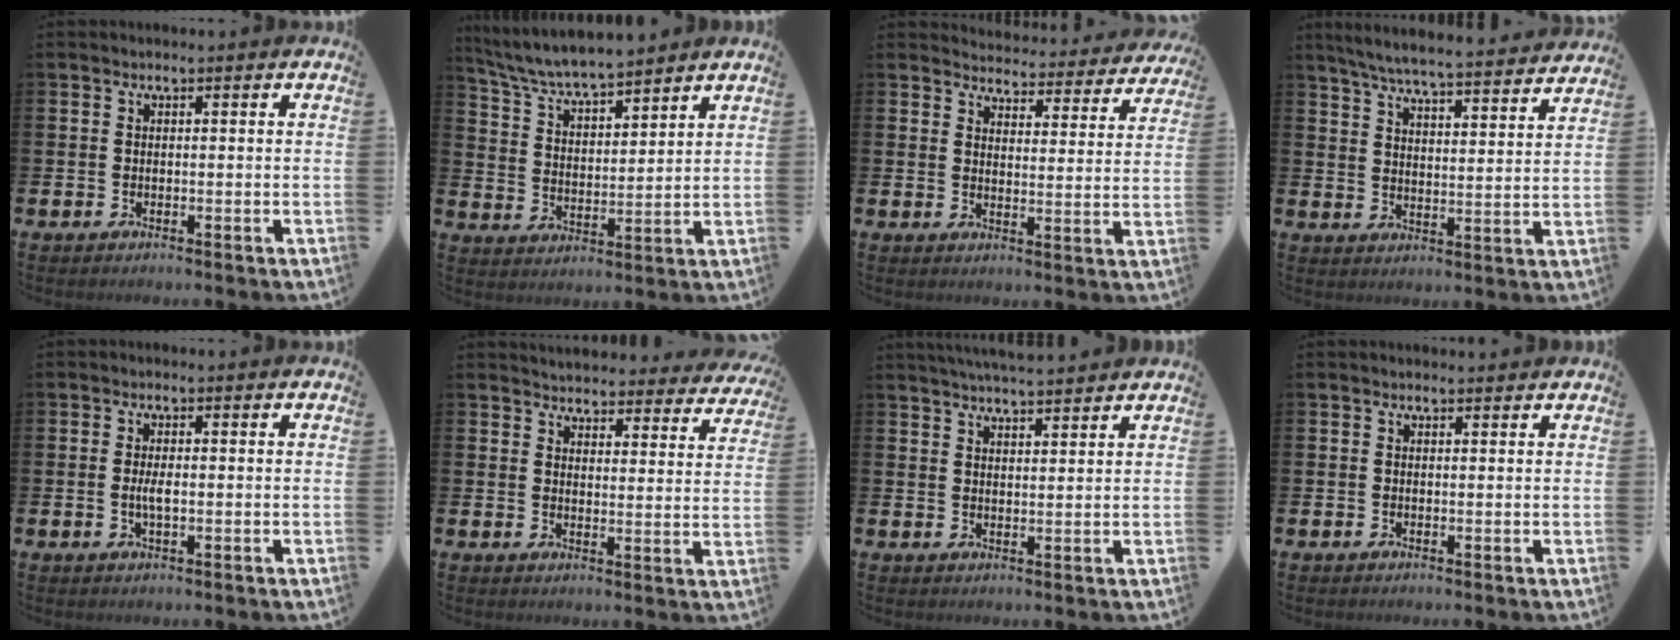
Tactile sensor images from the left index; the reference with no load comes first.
{"total": 6.5, "force": [6.3, 0.5, 1.4], "torque": [-0.059, -0.039, 0.112]}
{"total": 3.9, "force": [3.8, 0.7, 0.2], "torque": [-0.012, -0.036, 0.060]}
{"total": 6.3, "force": [6.0, 0.1, 1.9], "torque": [-0.056, -0.046, 0.101]}
{"total": 2.2, "force": [-0.1, 0.7, 2.1], "torque": [-0.039, 0.001, -0.004]}
{"total": 4.0, "force": [3.9, 0.7, -0.1], "torque": [-0.016, -0.032, 0.067]}
{"total": 4.3, "force": [4.3, 0.0, 0.6], "torque": [-0.021, -0.018, 0.079]}
{"total": 0.7, "force": [0.6, 0.1, 0.2], "torque": [0.004, -0.001, 0.009]}